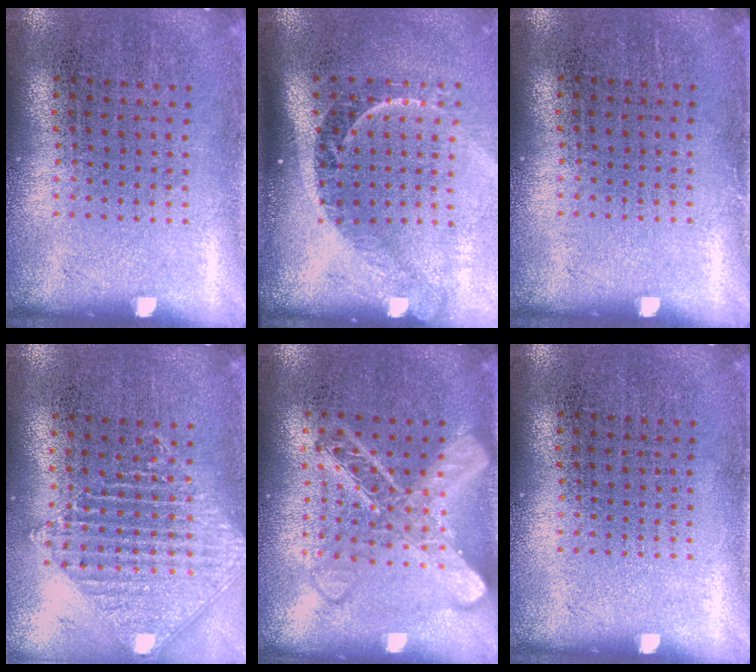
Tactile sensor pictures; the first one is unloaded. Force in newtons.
{"total": 2.3, "press": 1.6, "slide": 1.6}
{"total": 0.0}
{"total": 1.3, "press": 1.2, "slide": 0.5}
{"total": 2.4, "press": 2.4, "slide": 0.4}
{"total": 0.0}